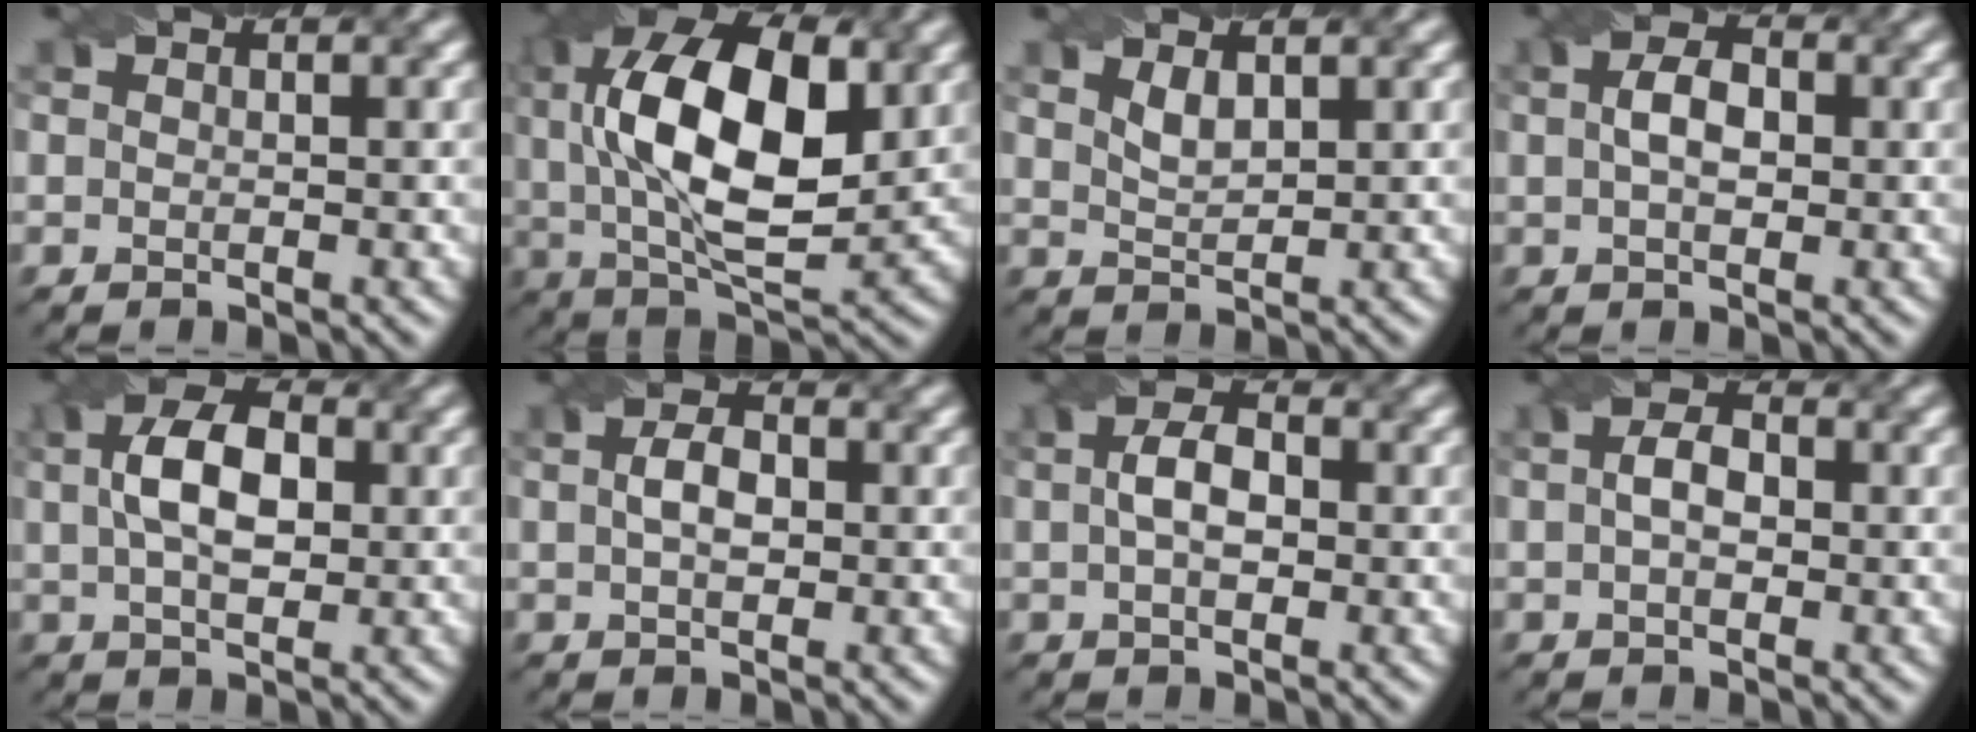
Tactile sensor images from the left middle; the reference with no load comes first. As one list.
[{"total": 13.8, "force": [2.4, 6.7, 11.8], "torque": [-0.214, 0.009, 0.041]}, {"total": 1.6, "force": [1.1, 0.6, 1.0], "torque": [-0.023, -0.002, 0.025]}, {"total": 3.2, "force": [0.3, 1.9, 2.5], "torque": [-0.049, 0.006, 0.001]}, {"total": 6.2, "force": [1.1, 3.6, 5.0], "torque": [-0.092, 0.013, 0.014]}, {"total": 2.7, "force": [0.2, 1.6, 2.2], "torque": [-0.045, 0.005, 0.002]}, {"total": 3.5, "force": [0.2, 2.0, 2.8], "torque": [-0.053, 0.006, -0.001]}, {"total": 2.8, "force": [0.1, 1.7, 2.2], "torque": [-0.043, 0.008, -0.001]}]